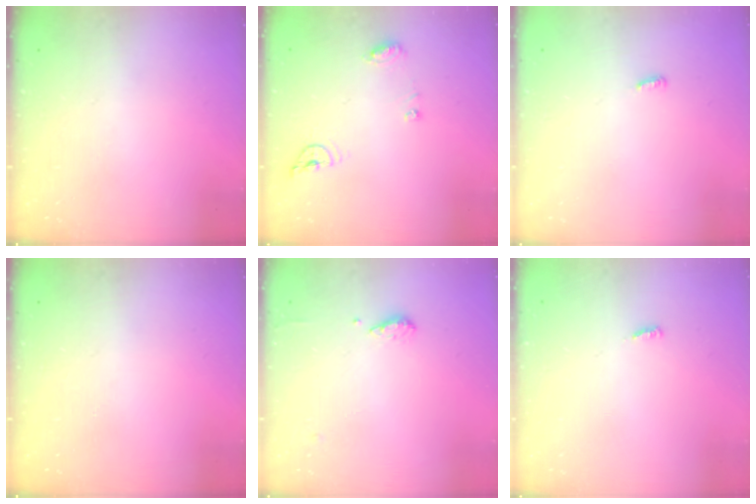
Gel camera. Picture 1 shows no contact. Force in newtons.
{"total": 7.4, "press": 7.4, "slide": 0.5}
{"total": 2.9, "press": 2.9, "slide": 0.2}
{"total": 0.0}
{"total": 6.1, "press": 6.0, "slide": 0.7}
{"total": 3.0, "press": 3.0, "slide": 0.0}